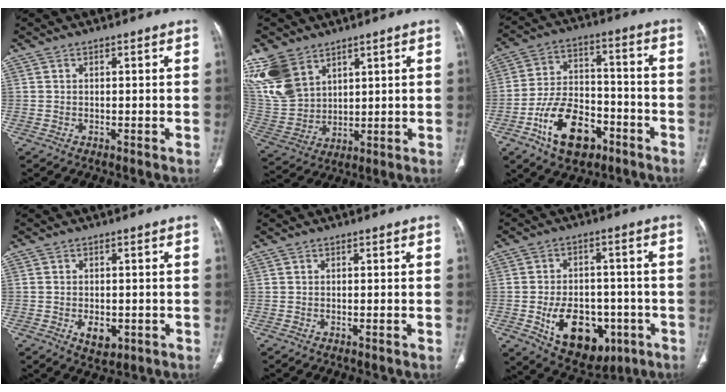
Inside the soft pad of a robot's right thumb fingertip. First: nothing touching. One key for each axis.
{"total": 14.4, "fx": 8.5, "fy": 9.2, "fz": 7.2, "tx": -0.150, "ty": -0.024, "tz": 0.194}
{"total": 15.1, "fx": -7.6, "fy": 9.0, "fz": 9.4, "tx": -0.139, "ty": 0.053, "tz": -0.127}
{"total": 4.5, "fx": -1.5, "fy": 2.8, "fz": 3.2, "tx": -0.041, "ty": 0.002, "tz": -0.014}
{"total": 0.5, "fx": -0.3, "fy": 0.0, "fz": 0.5, "tx": -0.009, "ty": -0.001, "tz": -0.003}
{"total": 16.2, "fx": -5.4, "fy": 10.6, "fz": 11.0, "tx": -0.124, "ty": 0.020, "tz": -0.064}